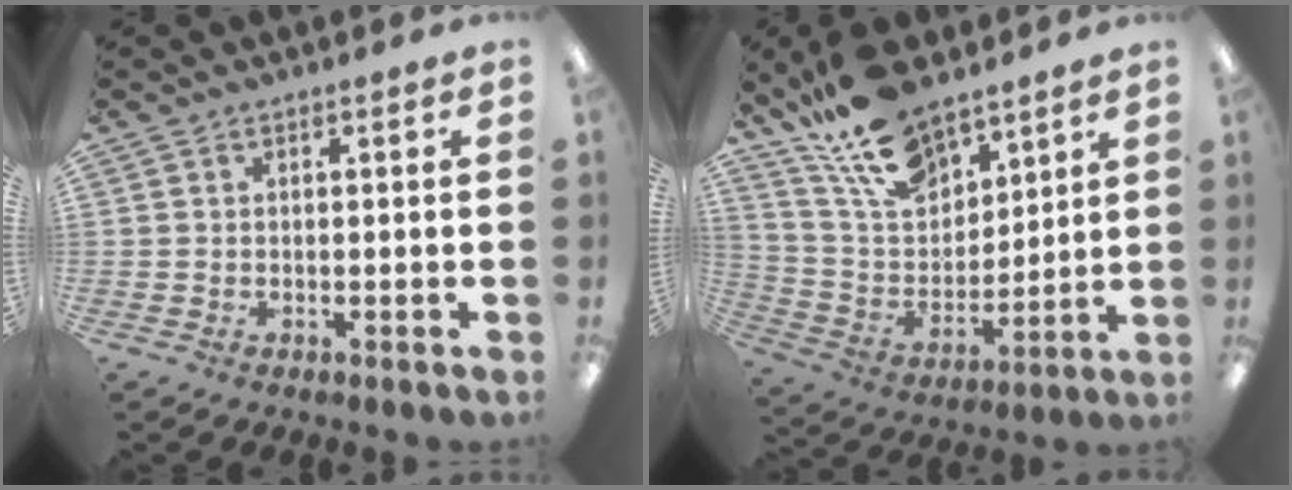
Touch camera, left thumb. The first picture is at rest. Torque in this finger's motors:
{"motor_torque": [0.35, 0.09, 1.50, -1.27, 0.23]}